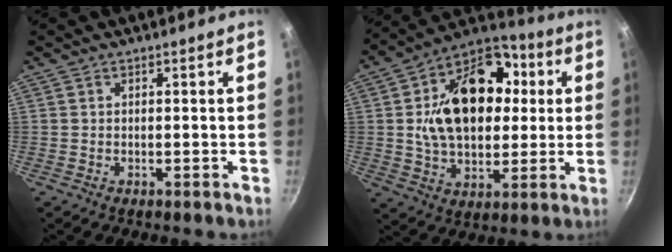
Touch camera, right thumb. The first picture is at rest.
{"total": 22.6, "force": [3.4, 15.6, 16.1], "torque": [-0.231, 0.025, 0.046]}